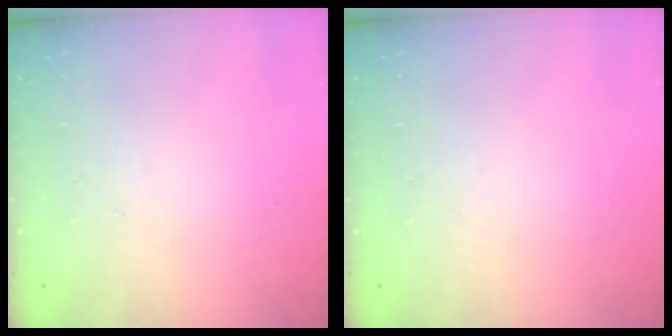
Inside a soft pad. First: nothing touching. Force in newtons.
{"total": 0.0}